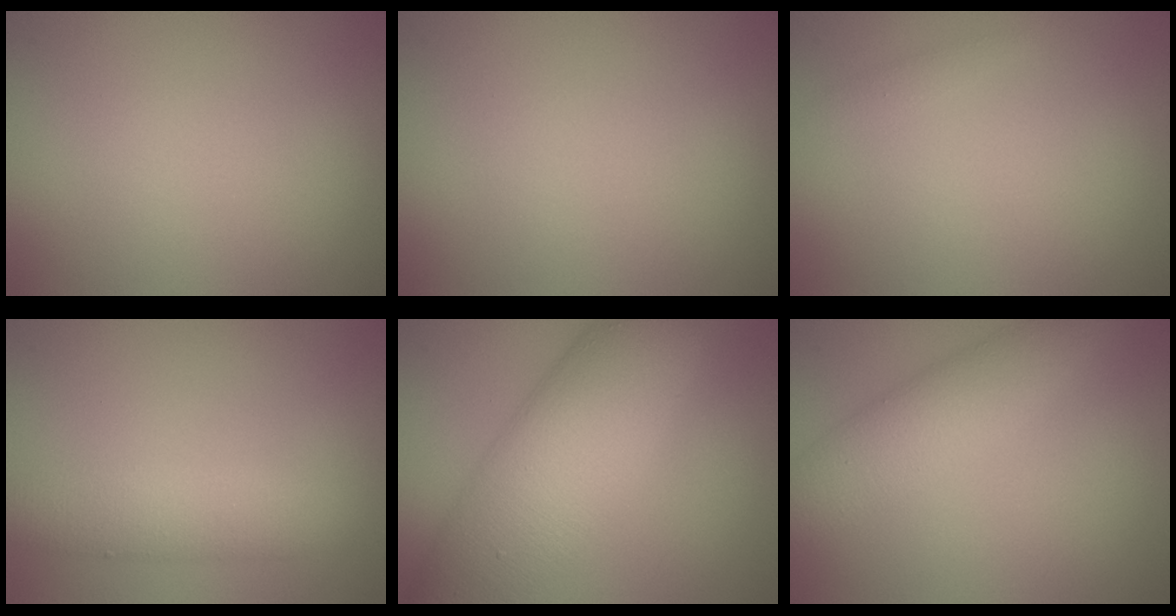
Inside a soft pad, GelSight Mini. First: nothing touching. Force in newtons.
{"total": 0.0}
{"total": 0.6, "press": 0.6, "slide": 0.0}
{"total": 4.1, "press": 4.1, "slide": 0.2}
{"total": 11.3, "press": 11.3, "slide": 0.4}
{"total": 4.5, "press": 4.5, "slide": 0.1}